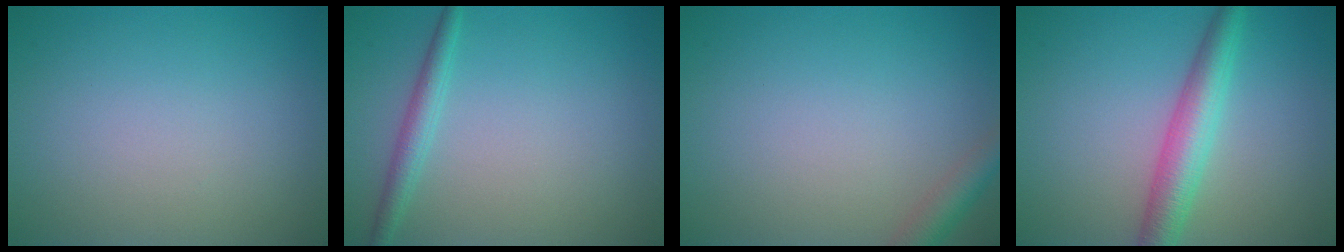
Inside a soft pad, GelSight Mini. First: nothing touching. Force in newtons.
{"total": 1.9, "press": 1.9, "slide": 0.2}
{"total": 2.3, "press": 2.3, "slide": 0.1}
{"total": 4.4, "press": 4.4, "slide": 0.1}